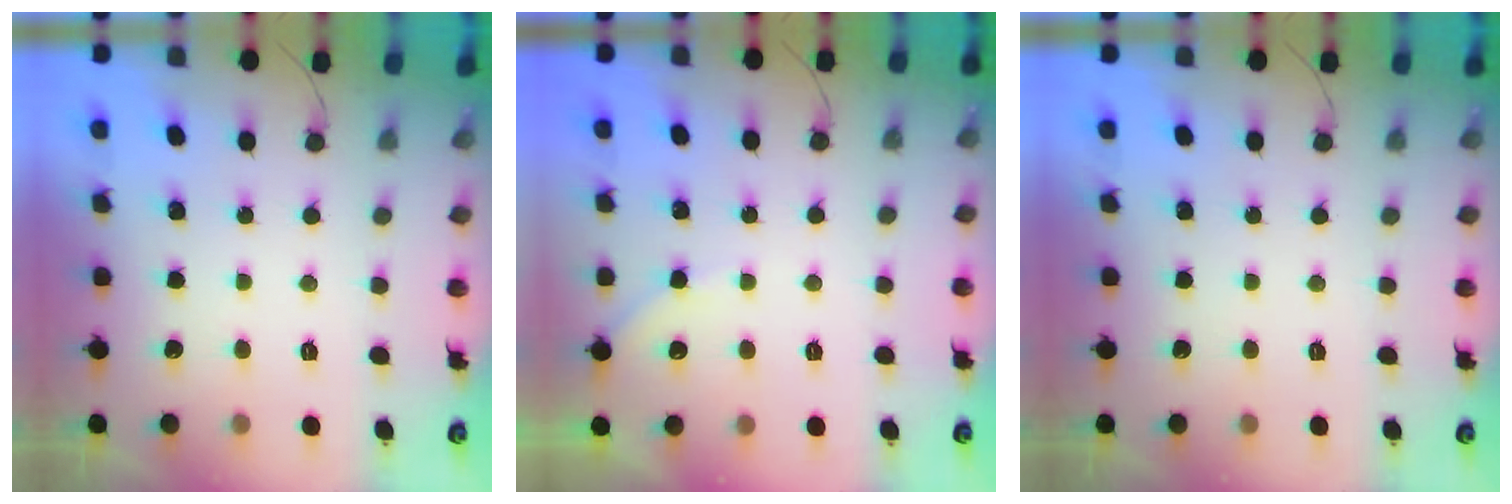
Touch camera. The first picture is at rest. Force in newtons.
{"total": 3.6, "press": 3.5, "slide": 0.5}
{"total": 0.0}